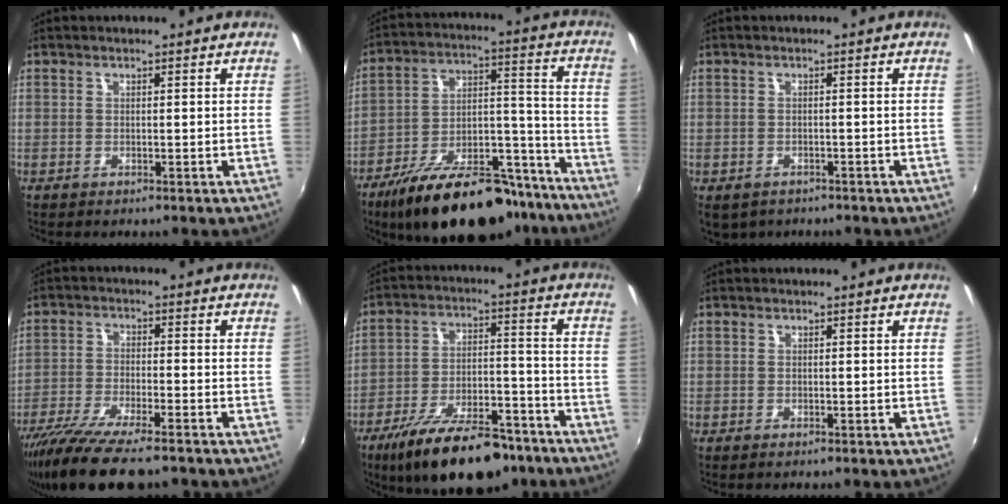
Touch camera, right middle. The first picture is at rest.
{"total": 26.1, "force": [-19.4, 10.3, 14.0], "torque": [-0.223, 0.017, -0.273]}
{"total": 4.8, "force": [-3.0, 3.1, 2.2], "torque": [-0.049, -0.019, -0.038]}
{"total": 14.1, "force": [-11.1, 2.7, 8.2], "torque": [-0.177, -0.046, -0.195]}
{"total": 21.0, "force": [-15.4, 8.0, 11.8], "torque": [-0.210, -0.014, -0.229]}
{"total": 0.0}